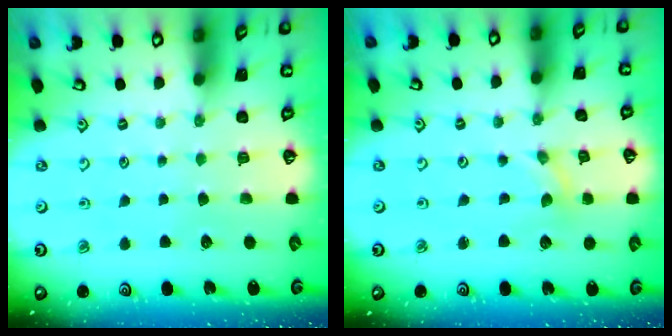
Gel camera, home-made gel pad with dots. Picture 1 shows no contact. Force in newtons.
{"total": 0.0}